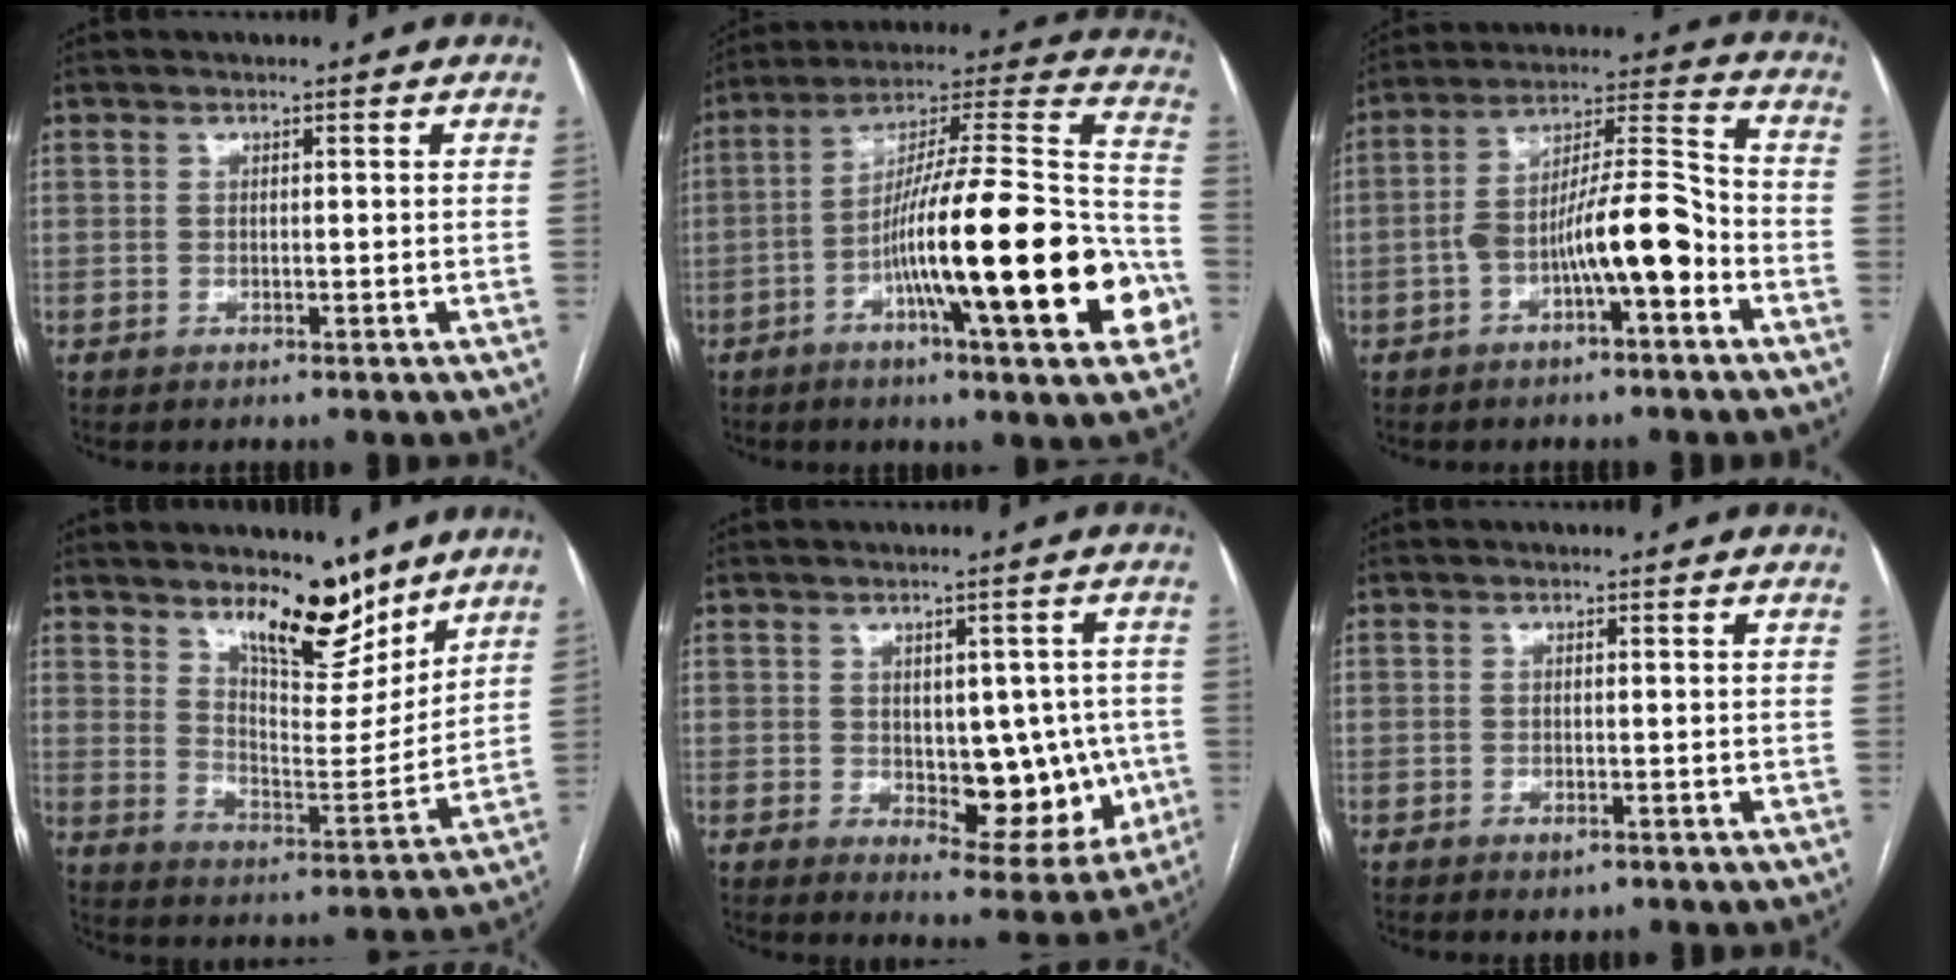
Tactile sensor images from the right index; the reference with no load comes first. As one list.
[{"total": 26.5, "force": [-8.2, 2.6, 25.1], "torque": [-0.333, 0.004, -0.131]}, {"total": 11.5, "force": [-4.2, 2.3, 10.5], "torque": [-0.187, 0.031, -0.066]}, {"total": 12.2, "force": [9.5, 3.5, 6.8], "torque": [-0.100, -0.027, 0.160]}, {"total": 11.0, "force": [-1.0, 5.7, 9.4], "torque": [-0.101, 0.005, 0.005]}, {"total": 1.0, "force": [-0.5, 0.6, 0.6], "torque": [-0.008, -0.001, -0.004]}]